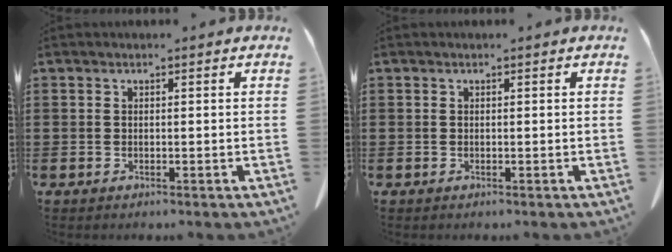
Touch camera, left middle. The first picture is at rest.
{"total": 0.0}